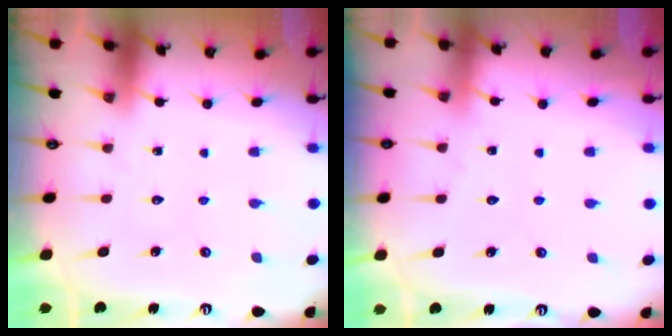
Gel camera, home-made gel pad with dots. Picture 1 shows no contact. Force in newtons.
{"total": 1.8, "press": 1.8, "slide": 0.3}